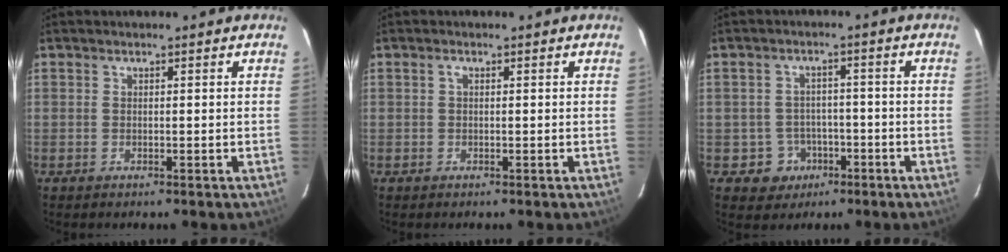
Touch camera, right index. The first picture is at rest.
{"total": 0.6, "force": [0.1, 0.3, 0.5], "torque": [-0.009, 0.004, -0.001]}
{"total": 5.9, "force": [-2.7, 5.2, 0.5], "torque": [-0.024, 0.022, -0.028]}